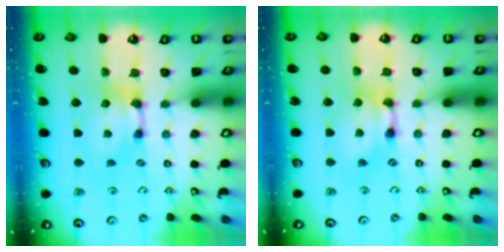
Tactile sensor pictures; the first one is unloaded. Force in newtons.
{"total": 1.6, "press": 1.5, "slide": 0.1}